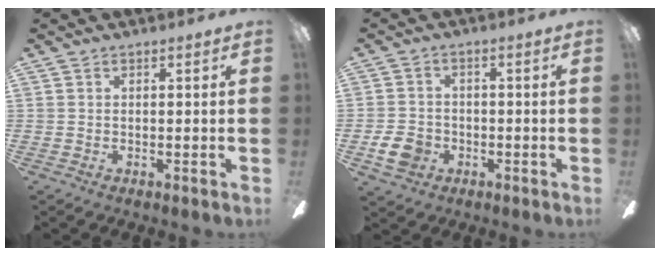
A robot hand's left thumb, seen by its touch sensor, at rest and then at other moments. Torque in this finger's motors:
{"motor_torque": [0.20, 1.33, 0.47, -0.45, 0.00]}